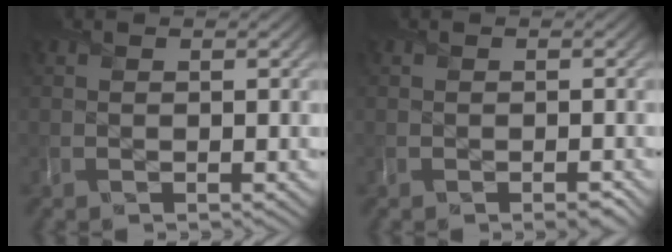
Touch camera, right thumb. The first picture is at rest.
{"total": 1.1, "force": [-0.8, 0.2, 0.8], "torque": [-0.008, -0.004, -0.013]}